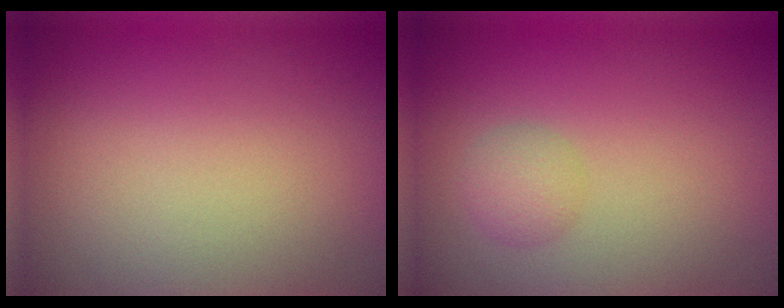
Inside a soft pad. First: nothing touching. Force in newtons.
{"total": 1.6, "press": 1.6, "slide": 0.1}